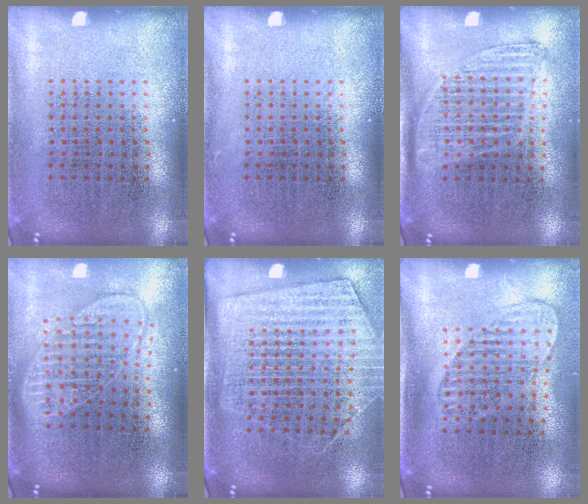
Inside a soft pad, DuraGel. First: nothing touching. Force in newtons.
{"total": 0.0}
{"total": 1.3, "press": 1.1, "slide": 0.7}
{"total": 1.9, "press": 1.6, "slide": 1.1}
{"total": 1.8, "press": 1.5, "slide": 1.0}
{"total": 1.4, "press": 1.2, "slide": 0.8}